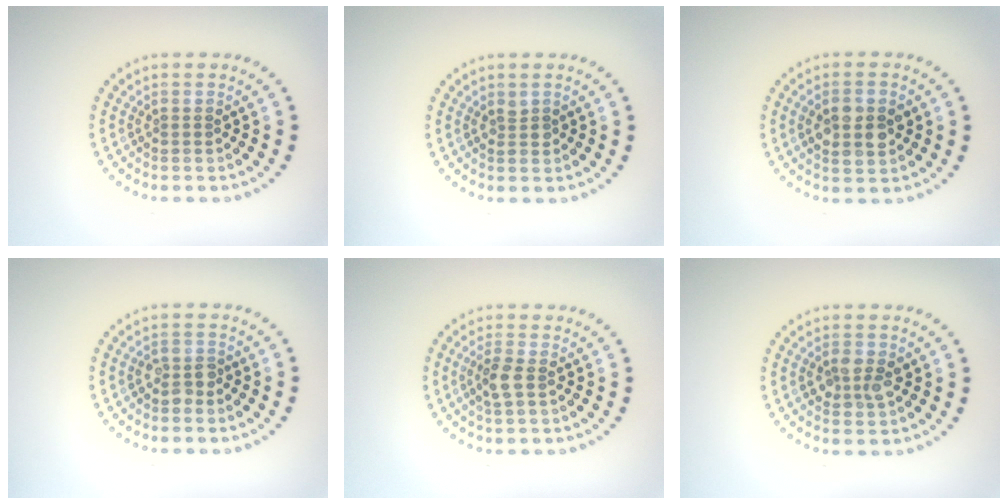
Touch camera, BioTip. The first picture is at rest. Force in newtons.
{"total": 0.8, "press": 0.7, "slide": 0.1}
{"total": 3.5, "press": 3.5, "slide": 0.1}
{"total": 1.7, "press": 1.7, "slide": 0.4}
{"total": 2.0, "press": 2.0, "slide": 0.6}
{"total": 2.4, "press": 2.4, "slide": 0.0}